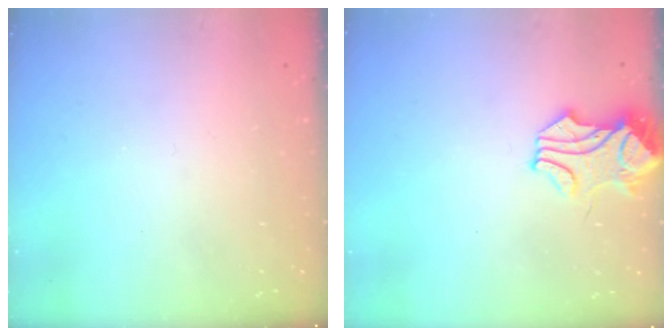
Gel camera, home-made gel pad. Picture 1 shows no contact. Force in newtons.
{"total": 1.9, "press": 1.8, "slide": 0.6}